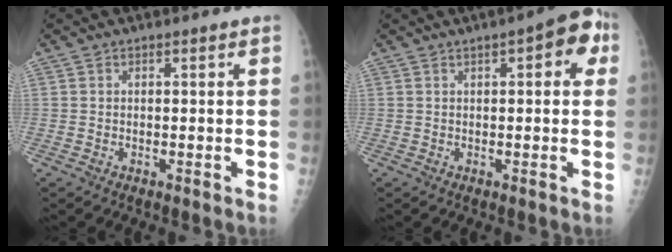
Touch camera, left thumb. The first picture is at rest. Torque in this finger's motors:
{"motor_torque": [0.03, 0.38, -0.07, -0.08, 0.11]}